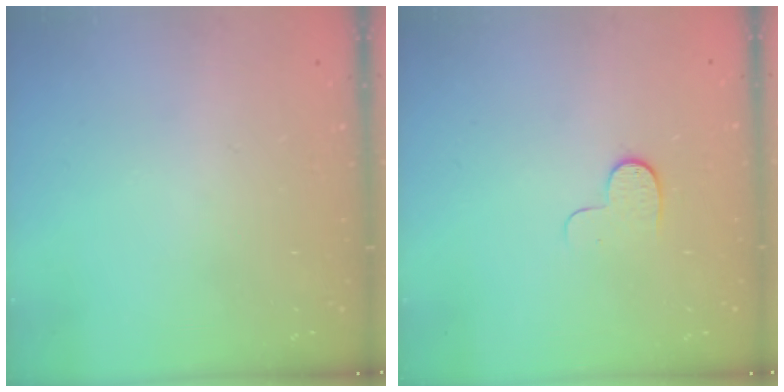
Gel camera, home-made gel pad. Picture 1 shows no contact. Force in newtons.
{"total": 5.7, "press": 5.7, "slide": 0.6}